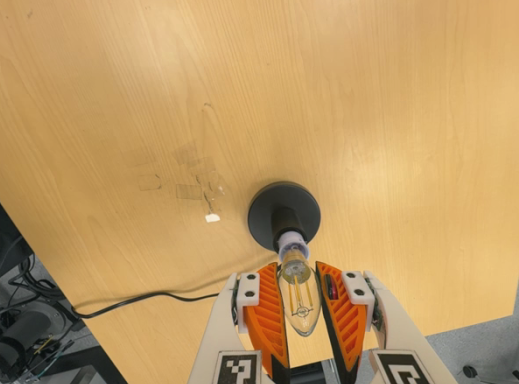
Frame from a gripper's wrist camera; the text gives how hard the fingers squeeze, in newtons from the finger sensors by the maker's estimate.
{"total": 12.9, "left": 13.2, "right": 12.6}